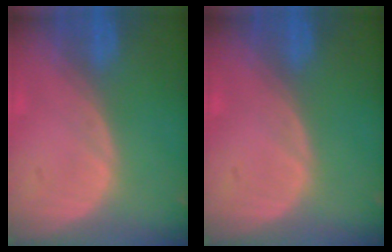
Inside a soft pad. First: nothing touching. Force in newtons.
{"total": 0.0}